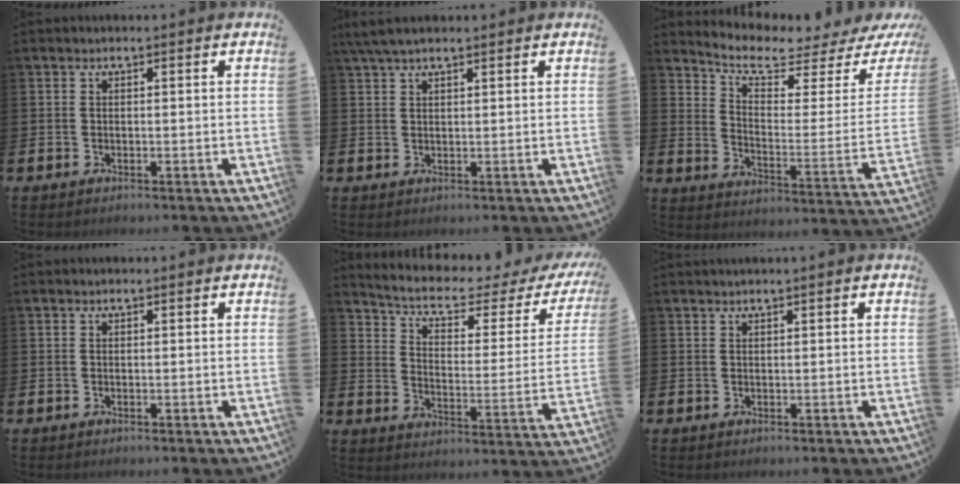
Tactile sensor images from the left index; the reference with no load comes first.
{"total": 3.3, "force": [2.7, 0.8, 1.8], "torque": [-0.039, 0.000, 0.048]}
{"total": 5.5, "force": [4.9, 1.3, 2.2], "torque": [-0.066, -0.048, 0.075]}
{"total": 0.0}
{"total": 5.5, "force": [4.2, 1.8, 3.0], "torque": [-0.078, -0.035, 0.063]}
{"total": 0.5, "force": [0.4, -0.2, 0.2], "torque": [-0.007, 0.002, 0.009]}